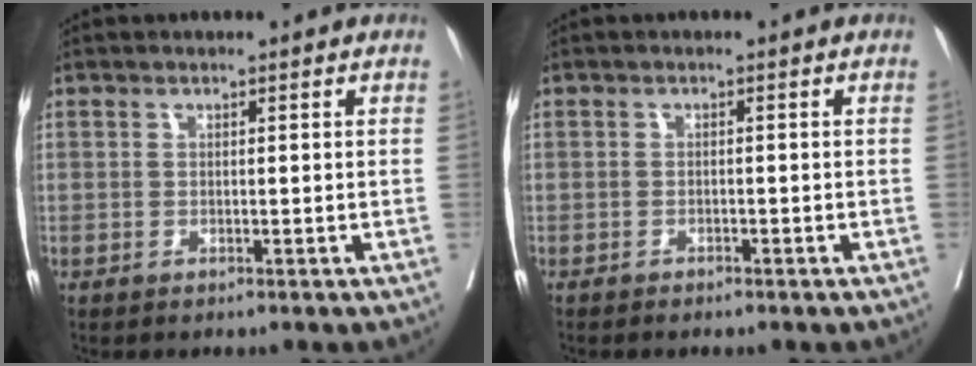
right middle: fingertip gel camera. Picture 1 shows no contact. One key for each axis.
{"total": 2.3, "fx": -1.9, "fy": 0.9, "fz": 1.0, "tx": -0.016, "ty": -0.002, "tz": -0.019}